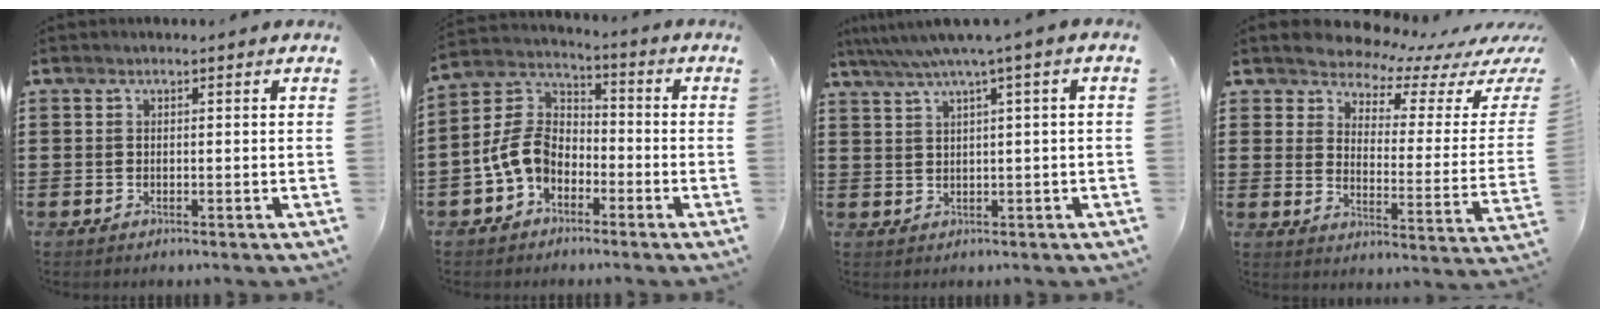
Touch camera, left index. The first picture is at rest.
{"total": 7.7, "force": [-3.0, 5.6, 4.3], "torque": [-0.127, 0.002, -0.069]}
{"total": 3.8, "force": [1.4, -0.6, 3.4], "torque": [-0.068, -0.011, 0.019]}
{"total": 4.9, "force": [4.7, 1.1, 0.7], "torque": [-0.038, -0.042, 0.078]}